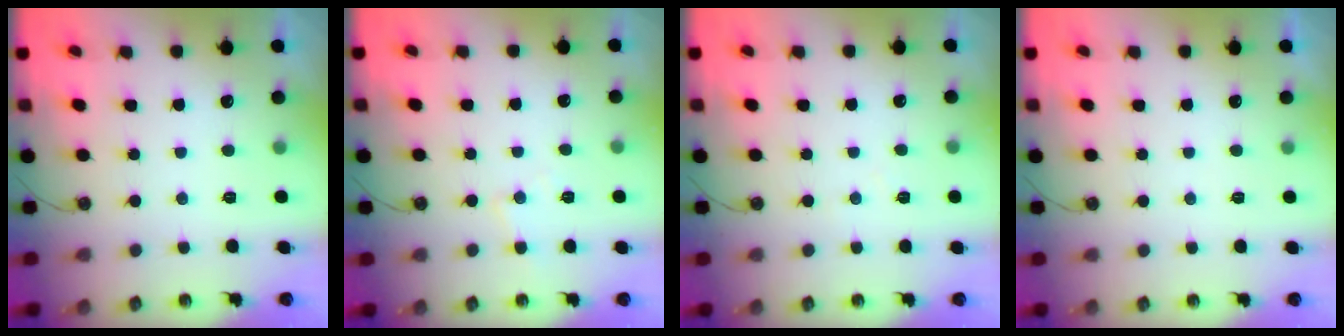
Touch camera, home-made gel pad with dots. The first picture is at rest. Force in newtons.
{"total": 4.4, "press": 4.4, "slide": 0.6}
{"total": 3.6, "press": 3.6, "slide": 0.6}
{"total": 2.7, "press": 2.7, "slide": 0.4}